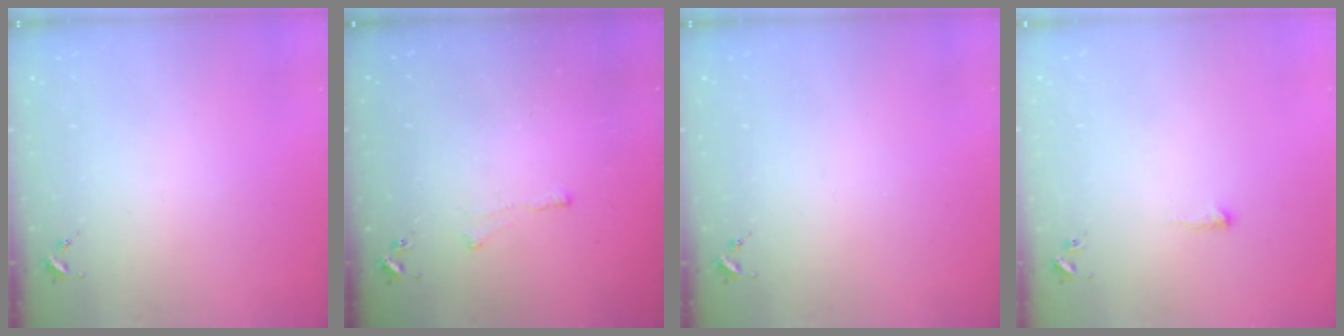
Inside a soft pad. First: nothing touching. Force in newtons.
{"total": 2.6, "press": 2.5, "slide": 0.6}
{"total": 0.0}
{"total": 3.9, "press": 3.9, "slide": 0.5}